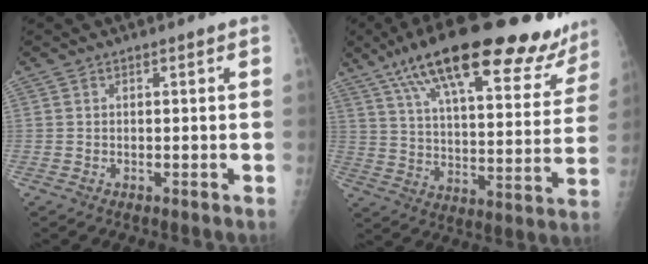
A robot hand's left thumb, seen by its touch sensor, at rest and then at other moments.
{"total": 30.2, "force": [21.0, 9.1, 19.6], "torque": [-0.274, -0.038, 0.306]}